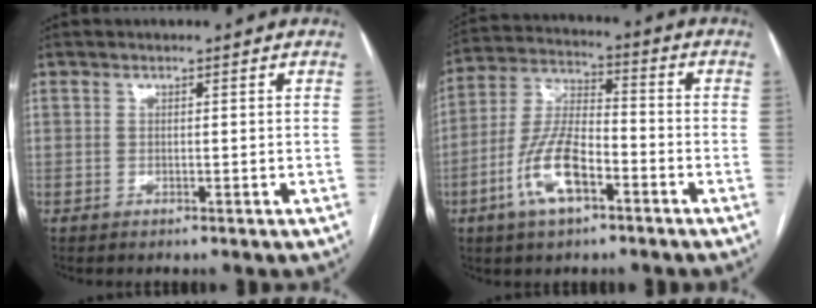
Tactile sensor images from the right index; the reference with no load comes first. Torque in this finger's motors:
{"motor_torque": [0.55, -0.47, 0.01, -0.06]}